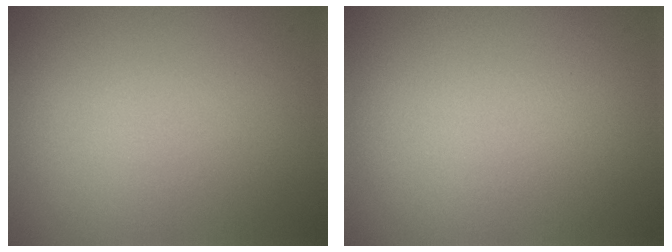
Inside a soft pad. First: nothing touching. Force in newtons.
{"total": 0.0}